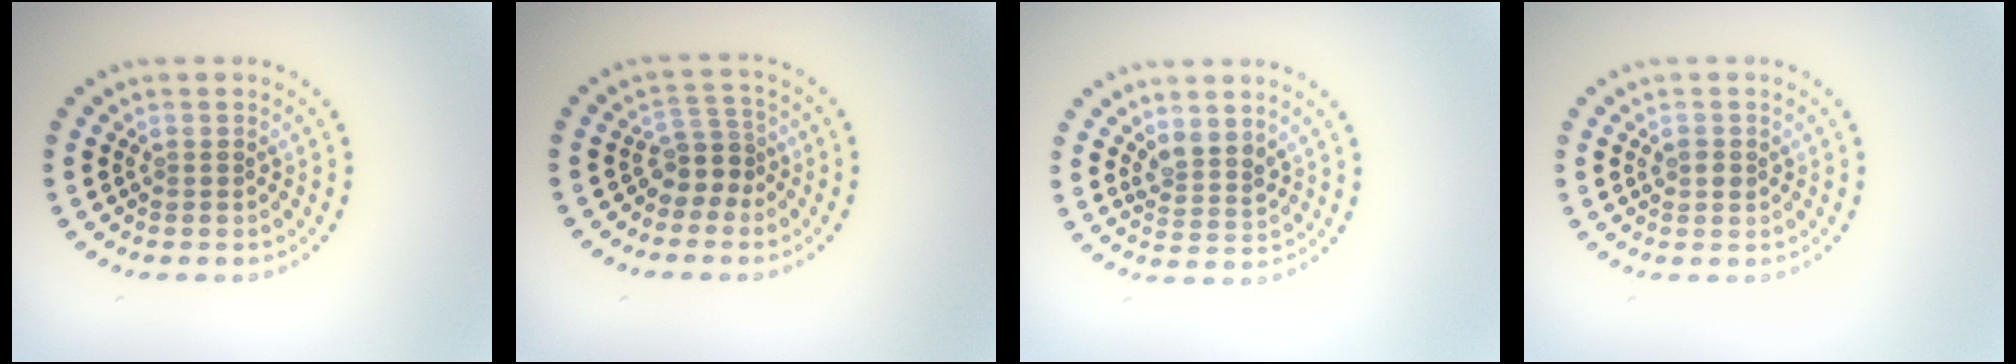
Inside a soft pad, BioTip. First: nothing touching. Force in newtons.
{"total": 2.6, "press": 1.9, "slide": 1.8}
{"total": 2.2, "press": 1.7, "slide": 1.4}
{"total": 1.0, "press": 1.0, "slide": 0.1}